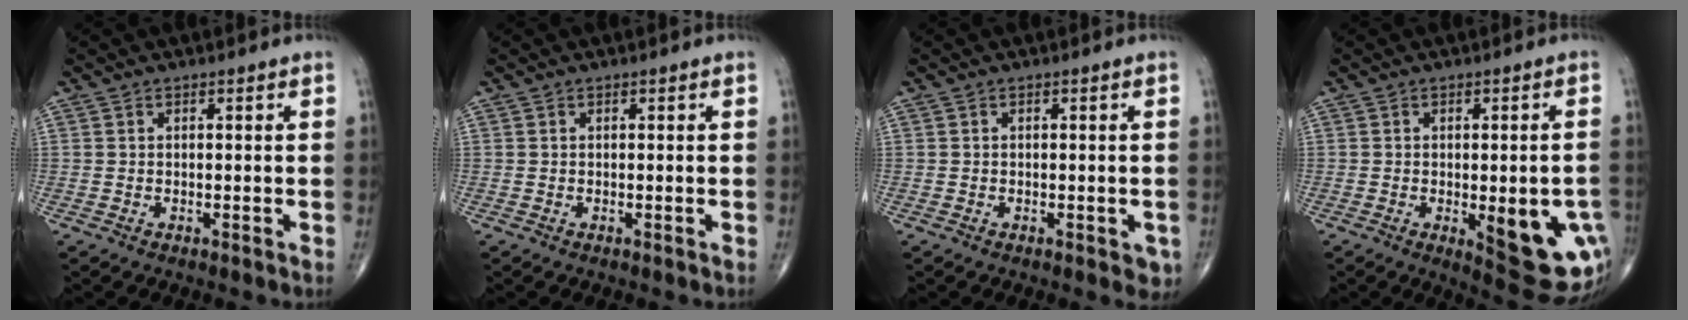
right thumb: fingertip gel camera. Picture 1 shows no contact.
{"total": 0.0}
{"total": 2.7, "force": [-1.1, 1.4, 2.0], "torque": [-0.006, 0.000, -0.013]}
{"total": 15.6, "force": [-3.7, 5.8, 14.0], "torque": [-0.136, -0.003, -0.023]}